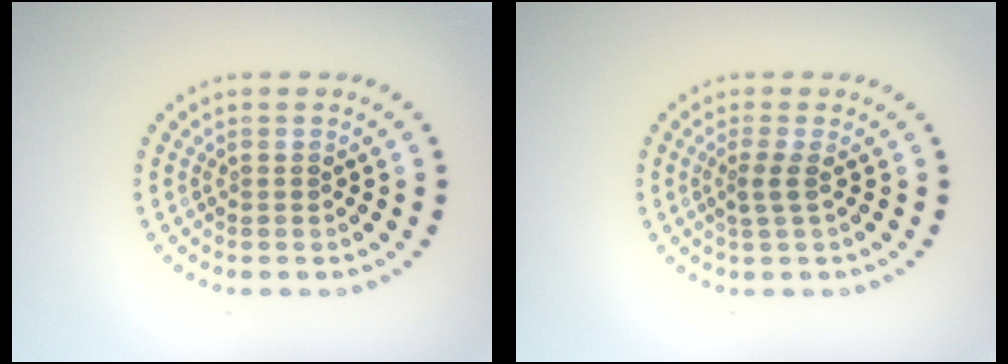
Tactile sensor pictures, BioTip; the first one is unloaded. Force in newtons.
{"total": 1.6, "press": 1.1, "slide": 1.1}